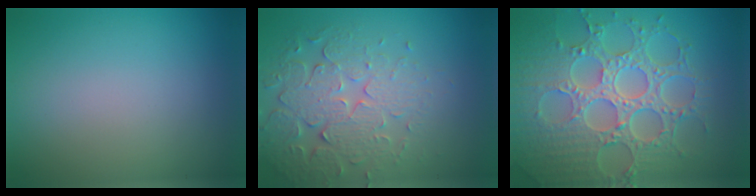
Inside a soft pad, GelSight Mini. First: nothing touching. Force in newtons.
{"total": 5.0, "press": 4.4, "slide": 2.3}
{"total": 8.8, "press": 6.6, "slide": 5.7}